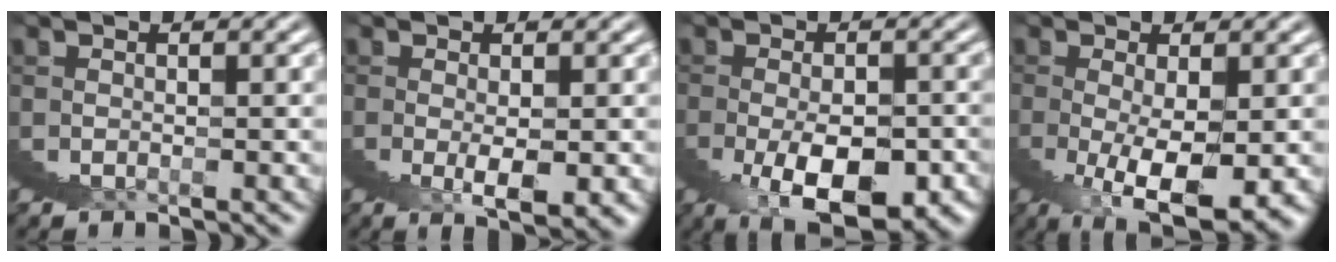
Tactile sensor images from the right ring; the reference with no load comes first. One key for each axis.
{"total": 2.6, "fx": 1.0, "fy": -1.2, "fz": 2.1, "tx": -0.019, "ty": 0.015, "tz": 0.017}
{"total": 5.5, "fx": -1.5, "fy": 1.4, "fz": 5.1, "tx": -0.060, "ty": 0.003, "tz": -0.020}
{"total": 5.4, "fx": -0.9, "fy": 0.5, "fz": 5.3, "tx": -0.079, "ty": -0.005, "tz": -0.003}